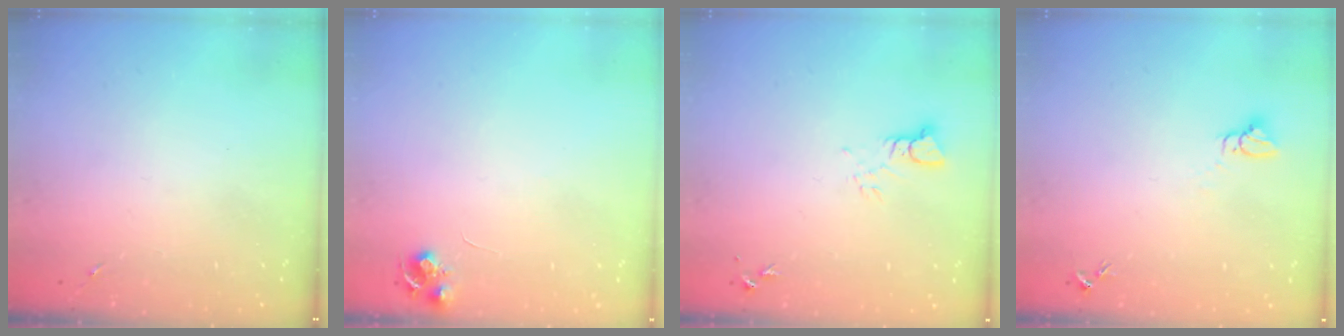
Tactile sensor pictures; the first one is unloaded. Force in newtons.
{"total": 6.8, "press": 6.7, "slide": 0.9}
{"total": 3.3, "press": 3.3, "slide": 0.3}
{"total": 3.0, "press": 3.0, "slide": 0.1}